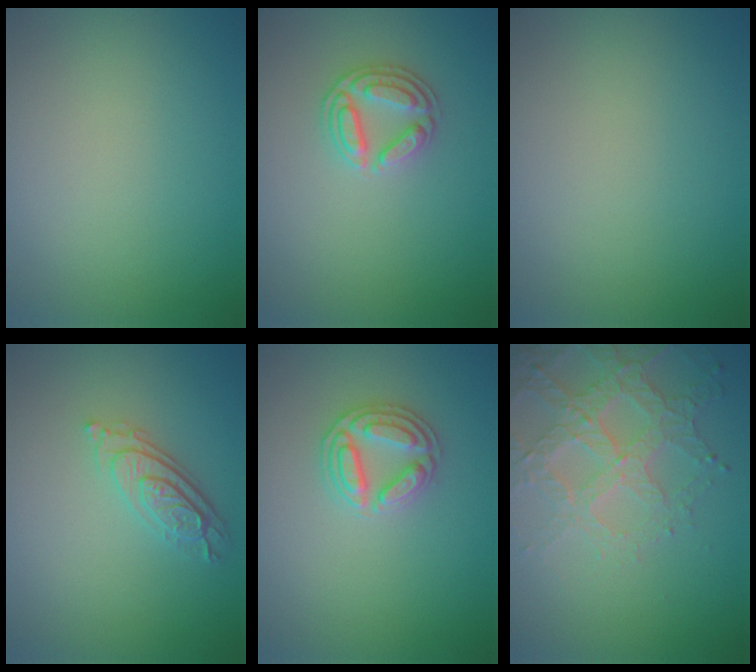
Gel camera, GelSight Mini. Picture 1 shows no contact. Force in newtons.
{"total": 2.7, "press": 2.6, "slide": 0.9}
{"total": 0.0}
{"total": 3.0, "press": 2.6, "slide": 1.5}
{"total": 2.8, "press": 2.8, "slide": 0.3}
{"total": 4.7, "press": 4.1, "slide": 2.3}